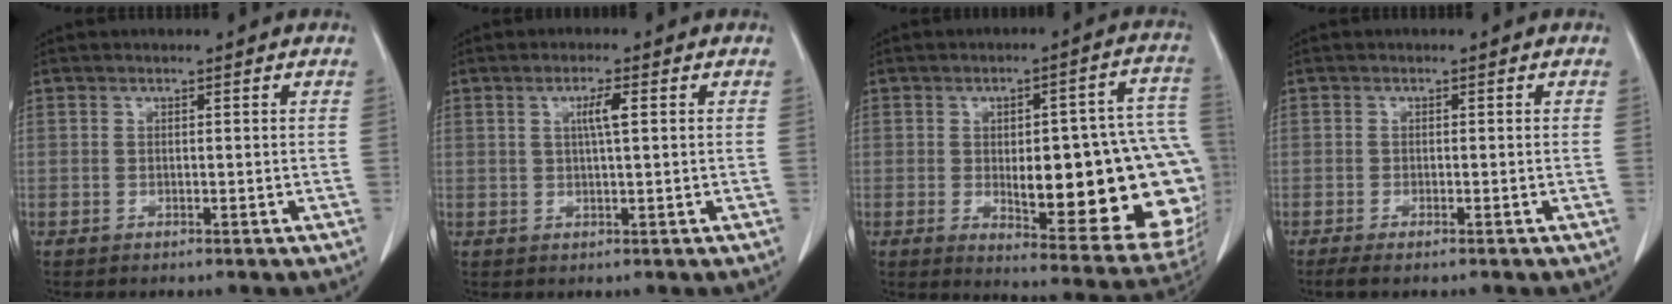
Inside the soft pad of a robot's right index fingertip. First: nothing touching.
{"total": 2.8, "force": [0.8, -0.1, 2.6], "torque": [-0.049, 0.000, 0.013]}
{"total": 25.8, "force": [-3.0, 7.0, 24.6], "torque": [-0.218, 0.022, -0.014]}
{"total": 1.9, "force": [-1.4, 0.2, 1.2], "torque": [-0.023, -0.006, -0.023]}